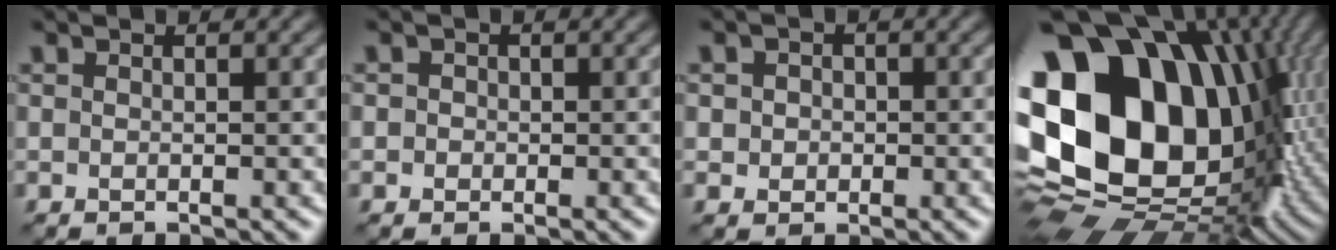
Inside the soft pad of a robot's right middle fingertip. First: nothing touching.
{"total": 1.0, "force": [0.1, 0.9, 0.3], "torque": [0.002, -0.002, -0.006]}
{"total": 2.1, "force": [0.3, 1.9, 0.9], "torque": [-0.003, 0.009, -0.002]}
{"total": 22.1, "force": [3.9, 15.6, 15.1], "torque": [-0.294, -0.011, 0.097]}